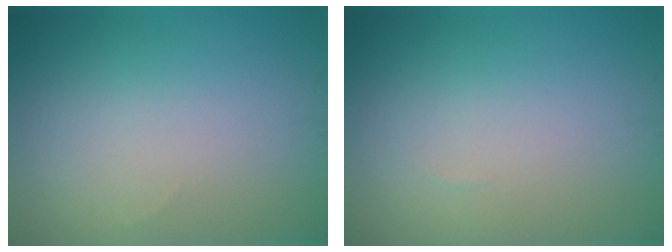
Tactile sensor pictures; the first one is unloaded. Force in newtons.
{"total": 0.0}